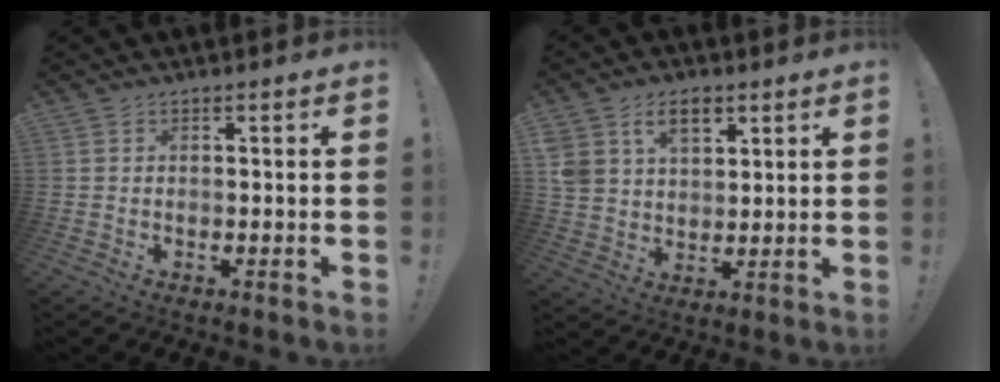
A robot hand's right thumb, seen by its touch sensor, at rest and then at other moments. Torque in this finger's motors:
{"motor_torque": [0.03, 0.24, 0.97, 0.16, 0.03]}